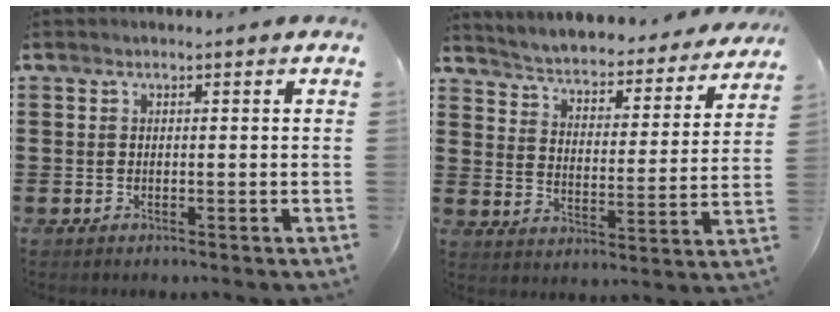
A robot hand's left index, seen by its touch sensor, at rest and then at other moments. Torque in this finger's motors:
{"motor_torque": [1.07, -1.07, 0.09, 0.04]}